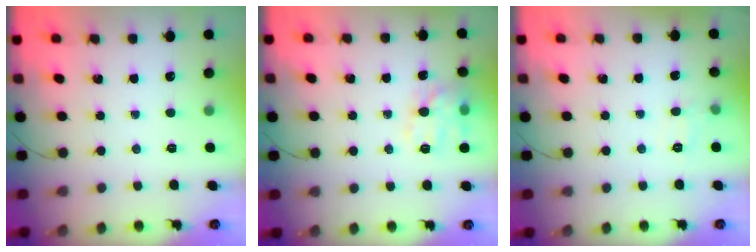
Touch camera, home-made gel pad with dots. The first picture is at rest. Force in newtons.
{"total": 12.3, "press": 12.3, "slide": 0.2}
{"total": 6.2, "press": 6.0, "slide": 1.5}